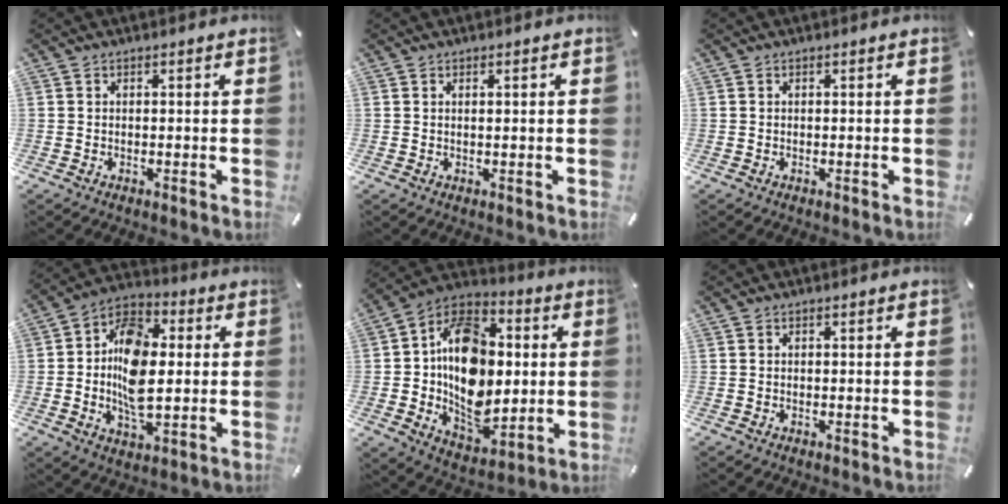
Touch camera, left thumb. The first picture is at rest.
{"total": 1.0, "force": [0.3, 0.0, 0.9], "torque": [-0.017, -0.002, 0.005]}
{"total": 0.0}
{"total": 14.1, "force": [-0.6, 9.0, 10.8], "torque": [-0.205, 0.004, -0.009]}
{"total": 19.8, "force": [-0.2, 14.9, 13.0], "torque": [-0.210, -0.008, 0.001]}
{"total": 0.0}